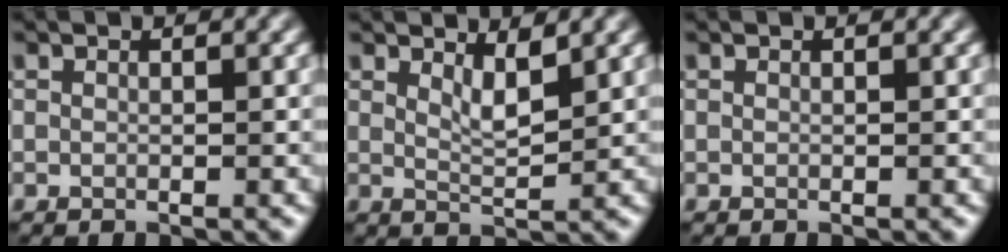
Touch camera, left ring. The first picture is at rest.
{"total": 2.4, "force": [1.4, 0.5, 1.8], "torque": [-0.032, -0.008, 0.027]}
{"total": 0.0}